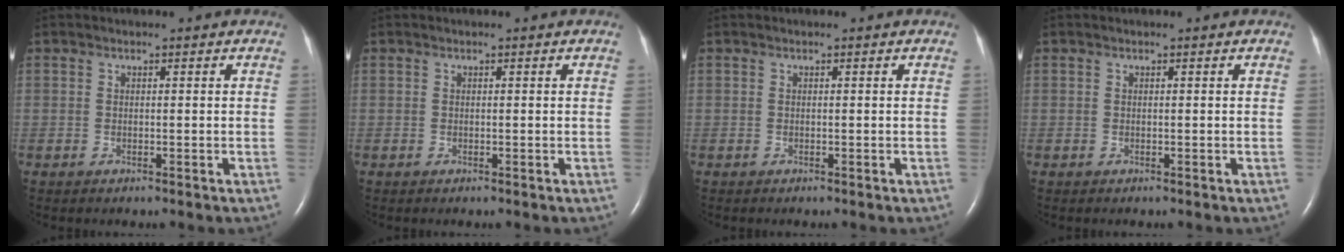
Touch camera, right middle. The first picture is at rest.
{"total": 0.0}
{"total": 0.0}
{"total": 0.0}